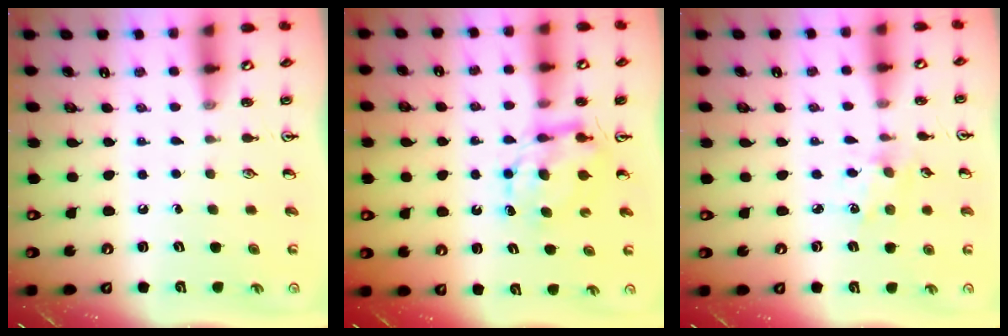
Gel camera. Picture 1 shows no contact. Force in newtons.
{"total": 6.7, "press": 6.7, "slide": 0.5}
{"total": 2.1, "press": 2.1, "slide": 0.0}